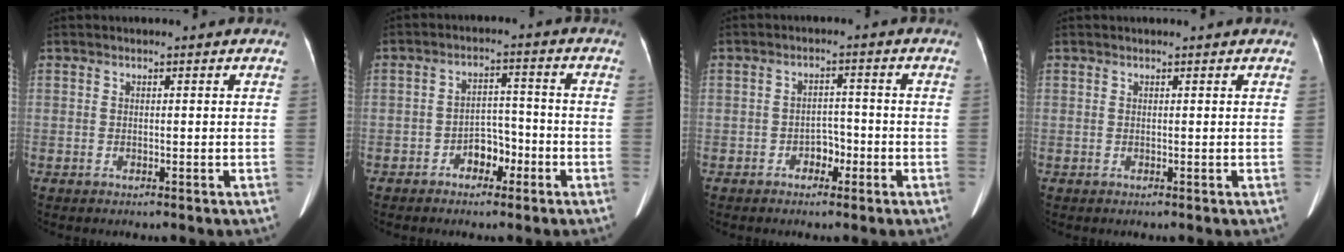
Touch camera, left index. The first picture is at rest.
{"total": 4.5, "force": [-2.7, 2.6, 2.5], "torque": [-0.039, 0.015, -0.046]}
{"total": 2.9, "force": [-1.8, 1.8, 1.5], "torque": [-0.017, 0.006, -0.030]}
{"total": 1.2, "force": [1.1, 0.0, 0.3], "torque": [-0.010, 0.009, 0.013]}